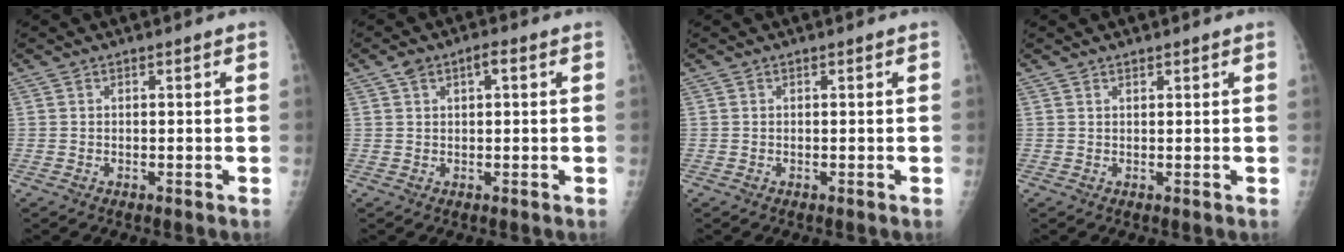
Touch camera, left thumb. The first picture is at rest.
{"total": 3.6, "force": [1.3, 1.6, 2.9], "torque": [-0.047, 0.014, 0.022]}
{"total": 0.0}
{"total": 0.9, "force": [0.7, 0.3, 0.4], "torque": [-0.005, -0.003, 0.012]}